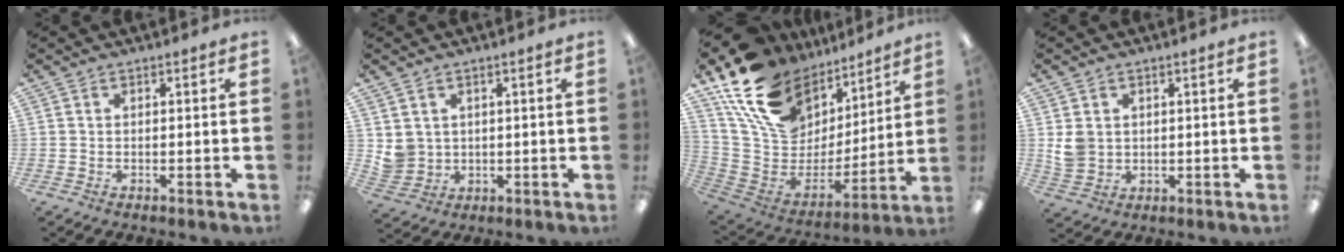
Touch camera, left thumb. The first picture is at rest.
{"total": 4.2, "force": [1.9, 3.7, 0.4], "torque": [-0.015, -0.005, 0.038]}
{"total": 18.9, "force": [12.5, 11.9, 7.6], "torque": [-0.153, -0.083, 0.241]}
{"total": 4.8, "force": [1.4, 4.1, 1.9], "torque": [-0.034, 0.006, 0.031]}